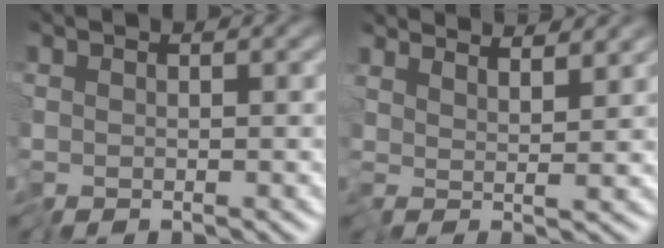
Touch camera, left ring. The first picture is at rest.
{"total": 4.8, "force": [4.3, 0.5, 2.0], "torque": [-0.027, 0.014, 0.047]}